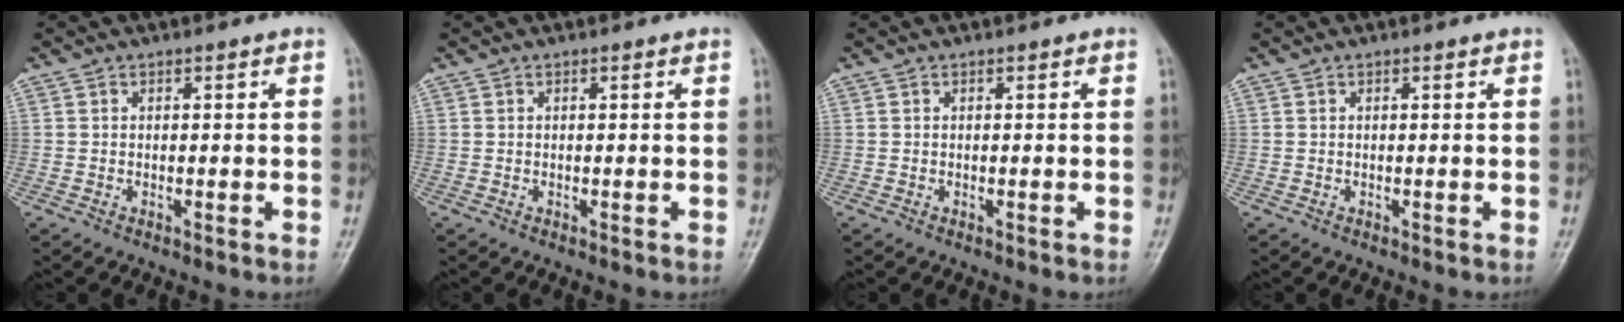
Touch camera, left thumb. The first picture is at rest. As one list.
[{"total": 0.0}, {"total": 0.0}, {"total": 0.0}]